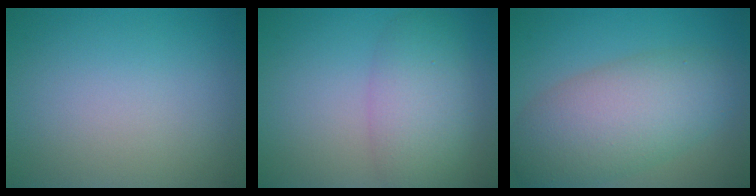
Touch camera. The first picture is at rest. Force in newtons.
{"total": 5.1, "press": 5.1, "slide": 0.1}
{"total": 7.9, "press": 7.9, "slide": 0.3}